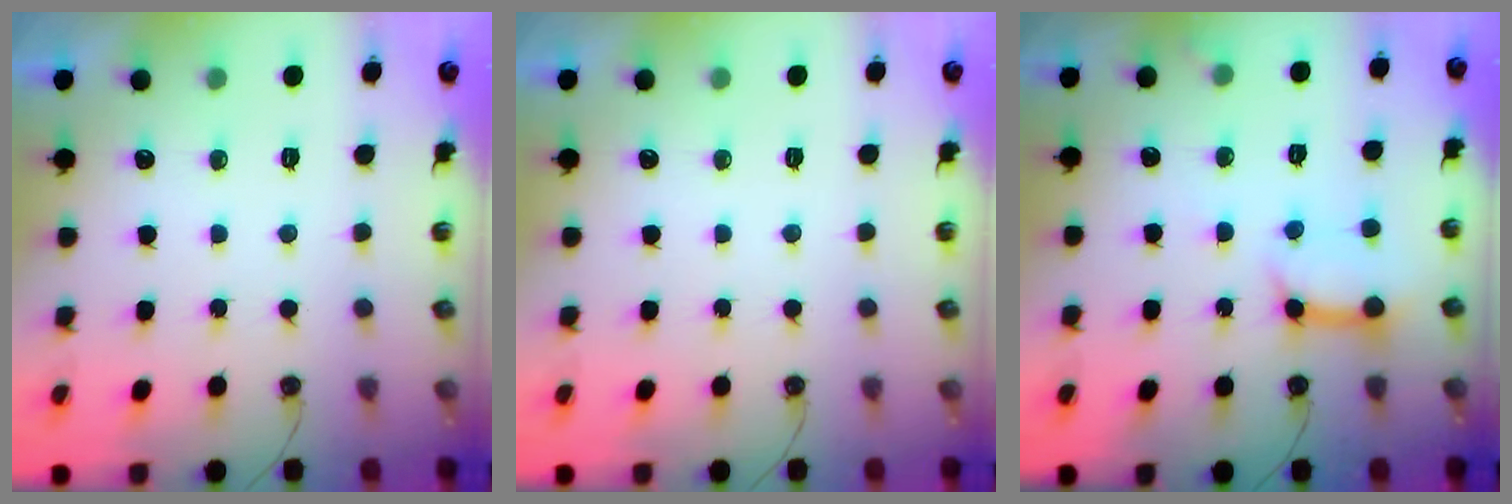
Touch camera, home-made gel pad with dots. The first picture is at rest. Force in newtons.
{"total": 0.0}
{"total": 10.9, "press": 10.8, "slide": 1.4}